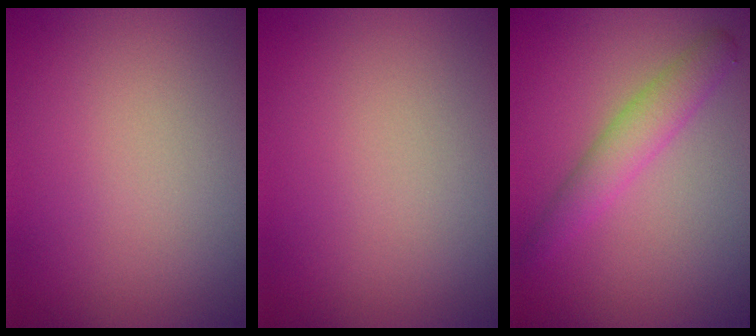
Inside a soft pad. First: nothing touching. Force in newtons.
{"total": 0.0}
{"total": 2.8, "press": 2.8, "slide": 0.1}